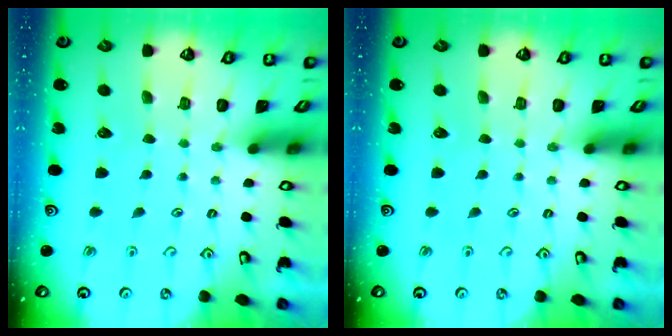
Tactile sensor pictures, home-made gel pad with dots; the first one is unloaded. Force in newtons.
{"total": 0.0}